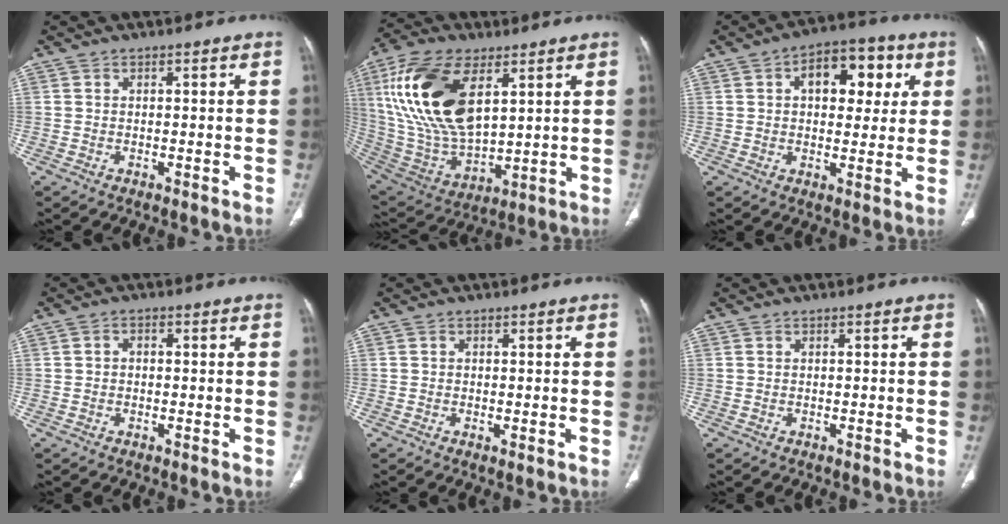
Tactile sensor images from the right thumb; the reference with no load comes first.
{"total": 22.6, "force": [7.6, 11.6, 17.8], "torque": [-0.350, -0.025, 0.150]}
{"total": 12.2, "force": [3.7, 7.3, 9.1], "torque": [-0.084, 0.010, 0.048]}
{"total": 1.3, "force": [0.1, 1.1, 0.8], "torque": [-0.008, 0.007, -0.002]}
{"total": 0.8, "force": [-0.1, 0.3, 0.7], "torque": [-0.016, -0.004, -0.002]}
{"total": 0.0}